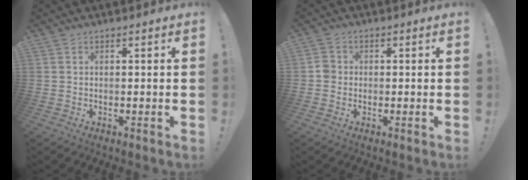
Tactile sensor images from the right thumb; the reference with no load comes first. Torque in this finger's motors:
{"motor_torque": [0.51, 0.31, 0.32, -0.23, -0.03]}